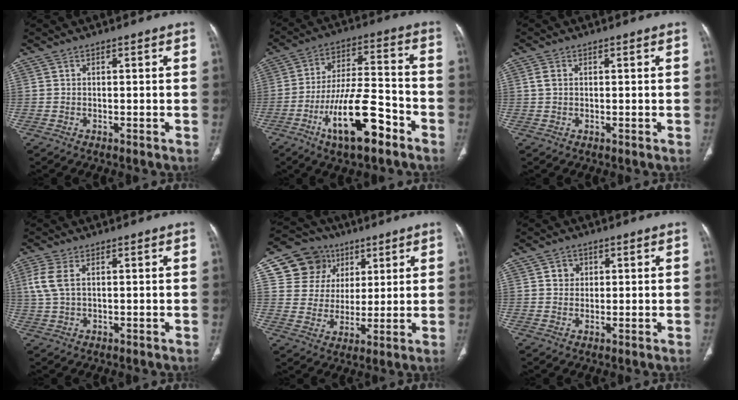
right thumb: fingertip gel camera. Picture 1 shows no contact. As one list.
[{"total": 15.5, "force": [-8.1, 5.0, 12.2], "torque": [-0.211, 0.052, -0.134]}, {"total": 1.8, "force": [0.4, 1.2, 1.3], "torque": [-0.027, 0.004, 0.011]}, {"total": 5.2, "force": [1.4, 2.7, 4.2], "torque": [-0.113, 0.009, 0.032]}, {"total": 13.2, "force": [5.8, 11.4, 3.2], "torque": [-0.019, -0.008, 0.109]}, {"total": 2.9, "force": [0.9, 2.6, 0.8], "torque": [0.003, -0.002, 0.014]}]